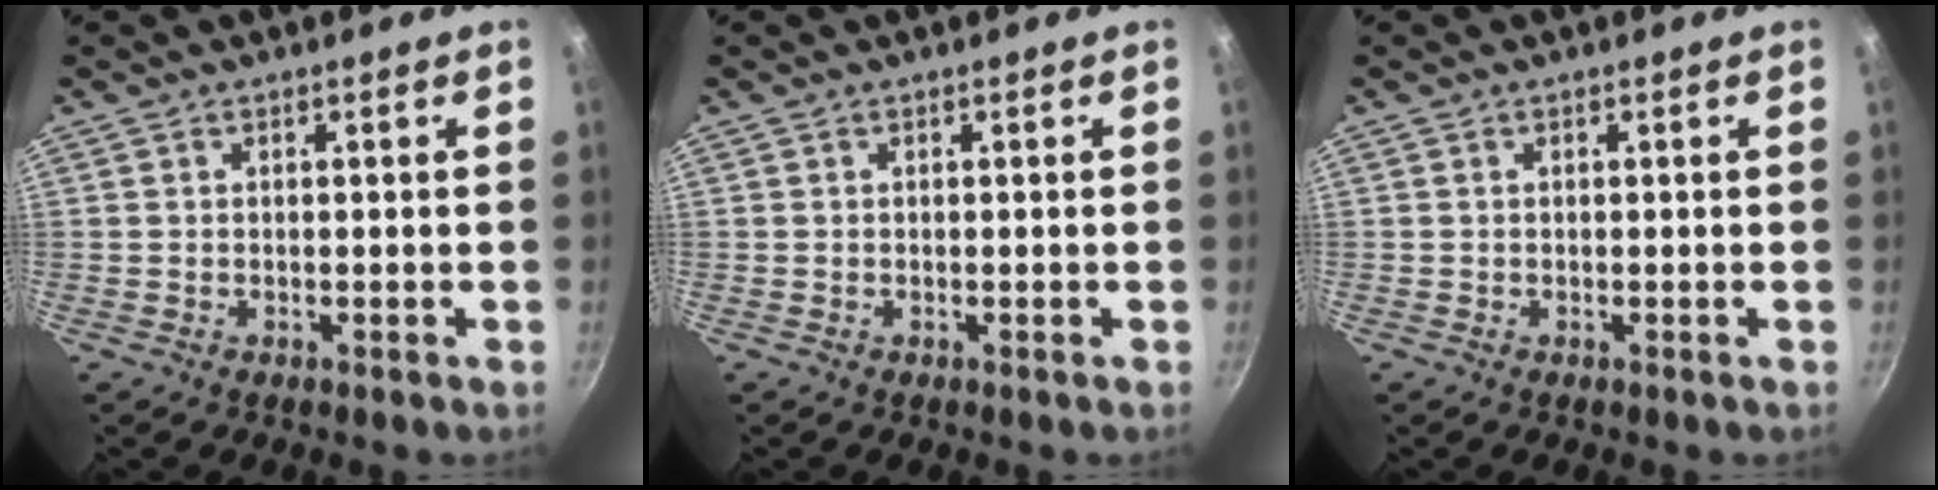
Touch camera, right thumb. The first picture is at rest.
{"total": 0.0}
{"total": 0.0}